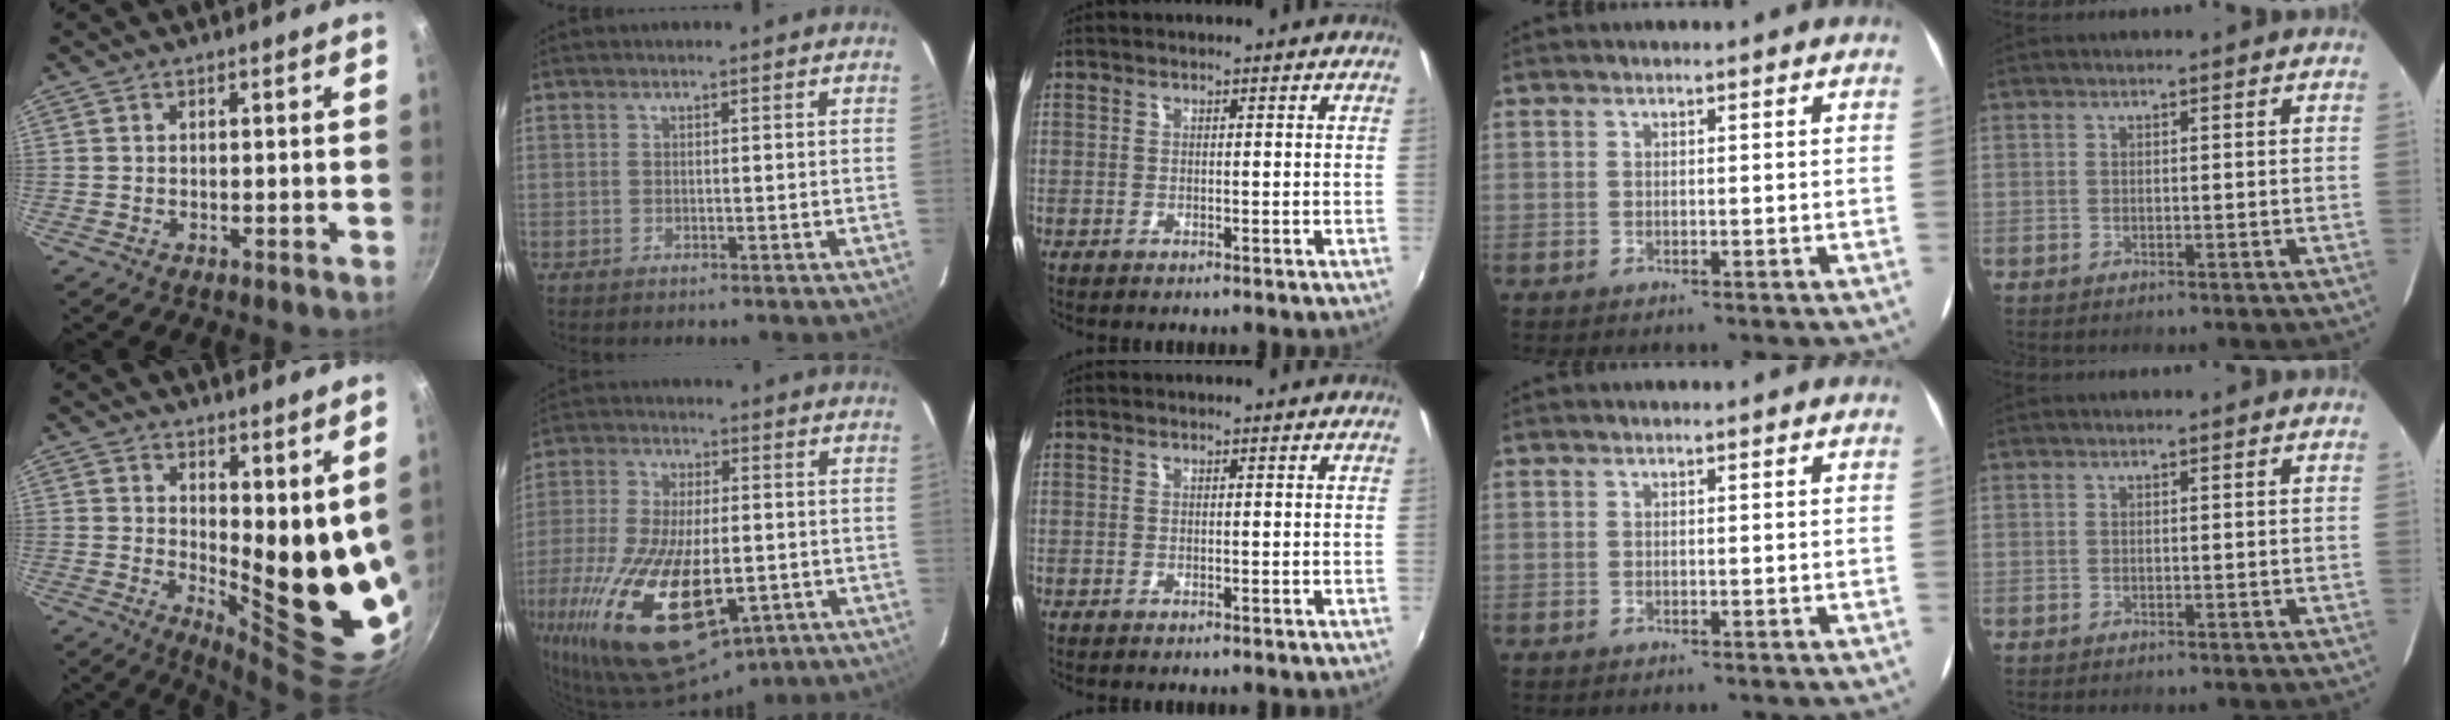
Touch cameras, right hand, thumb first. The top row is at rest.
{"thumb": {"total": 15.2, "force": [4.9, 5.6, 13.2], "torque": [-0.136, -0.066, 0.083]}, "index": {"total": 28.4, "force": [-10.7, 13.3, 22.7], "torque": [-0.489, -0.072, -0.166]}}